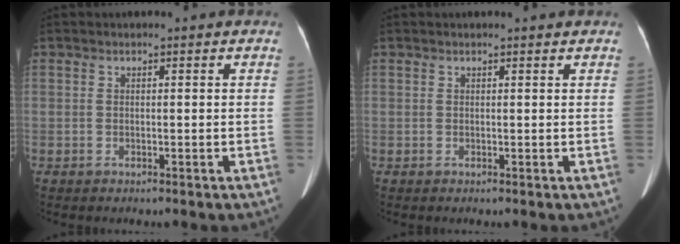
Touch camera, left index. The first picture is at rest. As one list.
[{"total": 1.0, "force": [1.0, 0.0, 0.2], "torque": [-0.008, 0.004, 0.011]}]